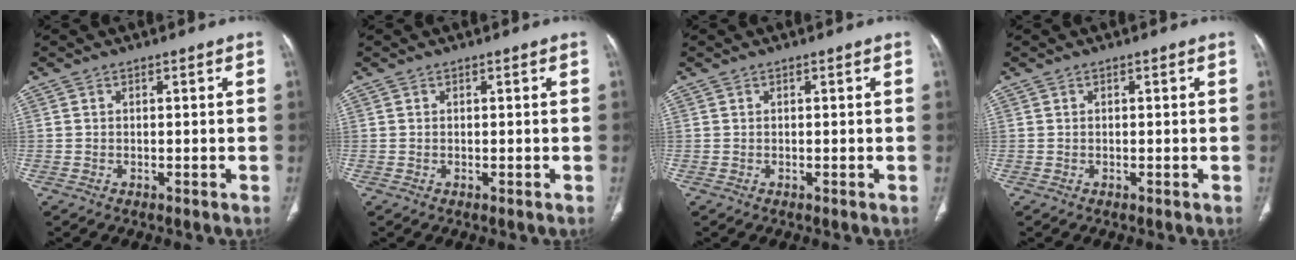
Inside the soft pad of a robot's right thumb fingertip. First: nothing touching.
{"total": 0.0}
{"total": 0.0}
{"total": 0.0}